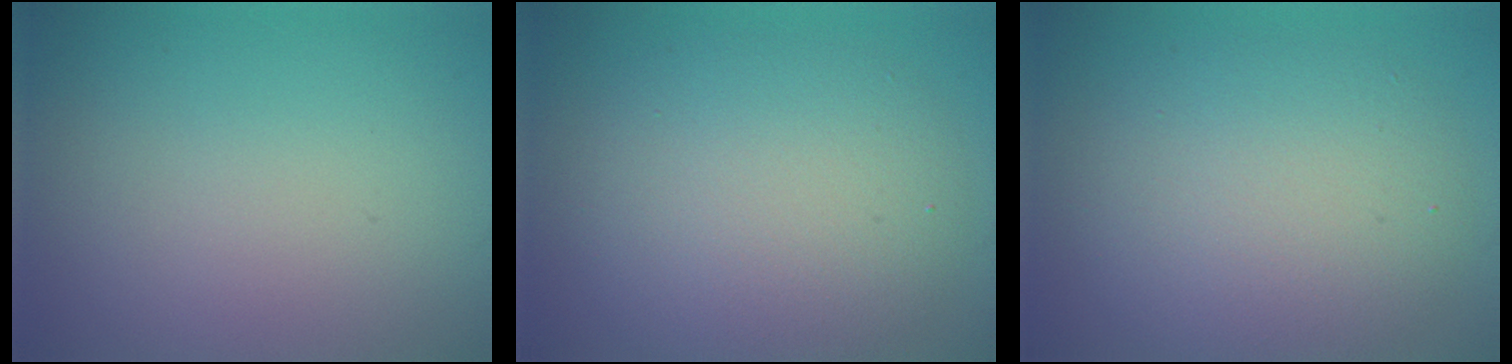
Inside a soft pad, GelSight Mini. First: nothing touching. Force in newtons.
{"total": 7.1, "press": 7.1, "slide": 0.5}
{"total": 6.6, "press": 6.6, "slide": 0.5}